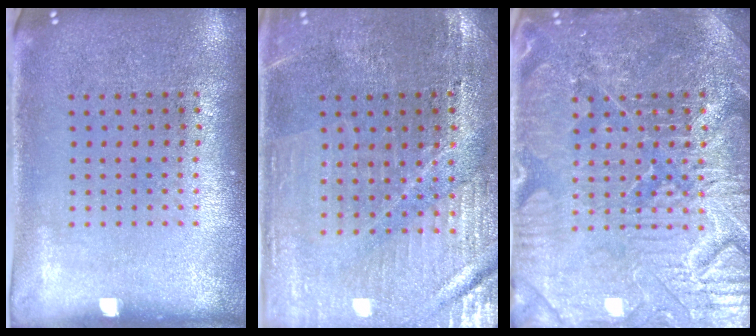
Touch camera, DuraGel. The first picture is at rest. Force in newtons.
{"total": 1.3, "press": 1.3, "slide": 0.2}
{"total": 4.7, "press": 4.6, "slide": 0.9}